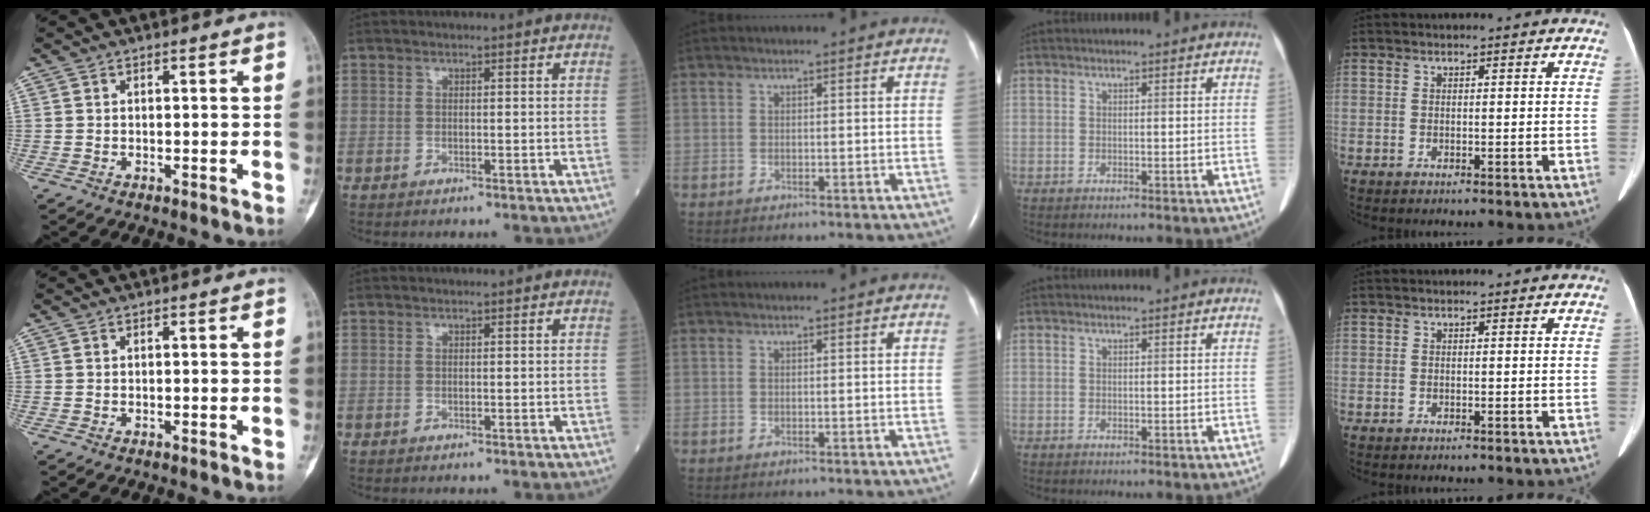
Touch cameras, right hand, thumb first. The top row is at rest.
{}